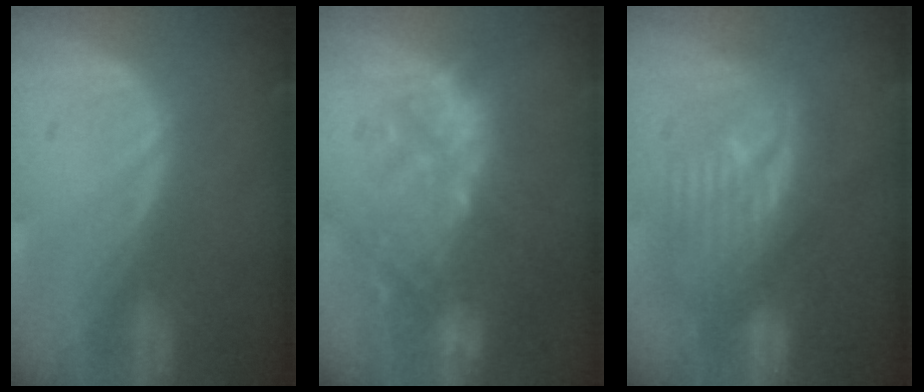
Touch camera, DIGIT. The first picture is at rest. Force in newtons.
{"total": 11.2, "press": 9.9, "slide": 5.4}
{"total": 9.1, "press": 9.0, "slide": 0.6}